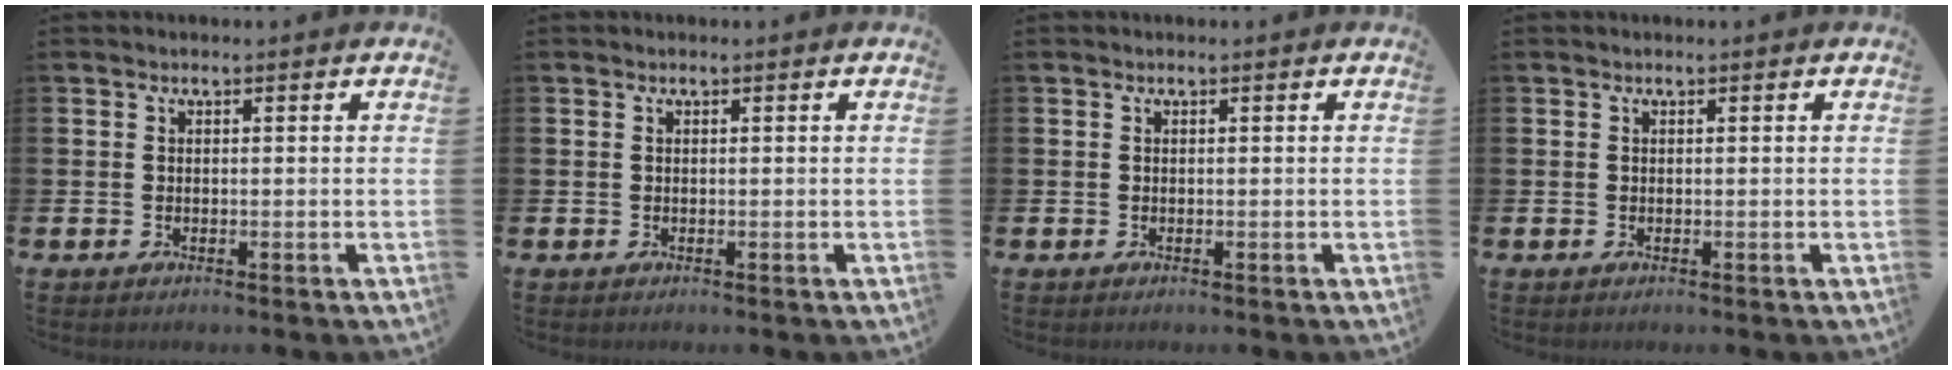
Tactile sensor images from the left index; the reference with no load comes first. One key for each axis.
{"total": 0.0}
{"total": 0.0}
{"total": 0.0}